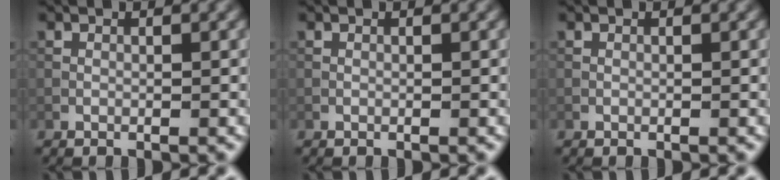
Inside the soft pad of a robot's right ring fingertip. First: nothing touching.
{"total": 0.0}
{"total": 0.0}